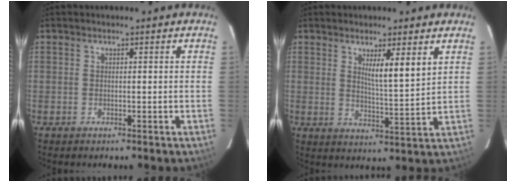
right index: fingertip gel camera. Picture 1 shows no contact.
{"total": 6.3, "force": [3.1, 1.0, 5.4], "torque": [-0.091, -0.011, 0.055]}